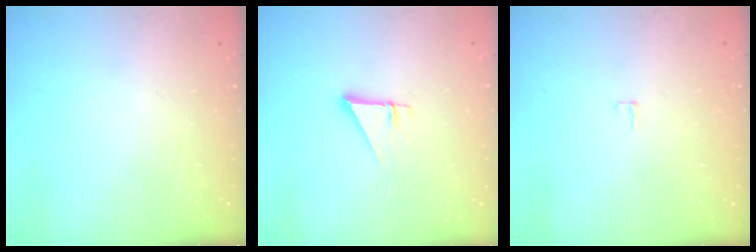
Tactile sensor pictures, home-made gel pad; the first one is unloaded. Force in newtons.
{"total": 2.7, "press": 2.7, "slide": 0.2}
{"total": 2.0, "press": 2.0, "slide": 0.2}